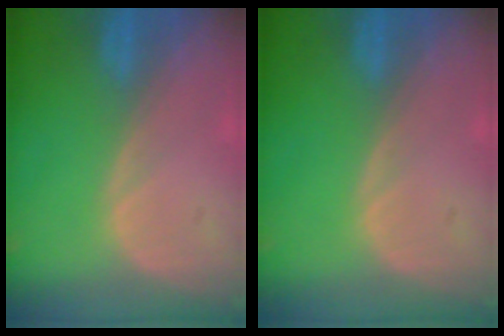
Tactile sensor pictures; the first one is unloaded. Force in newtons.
{"total": 0.0}